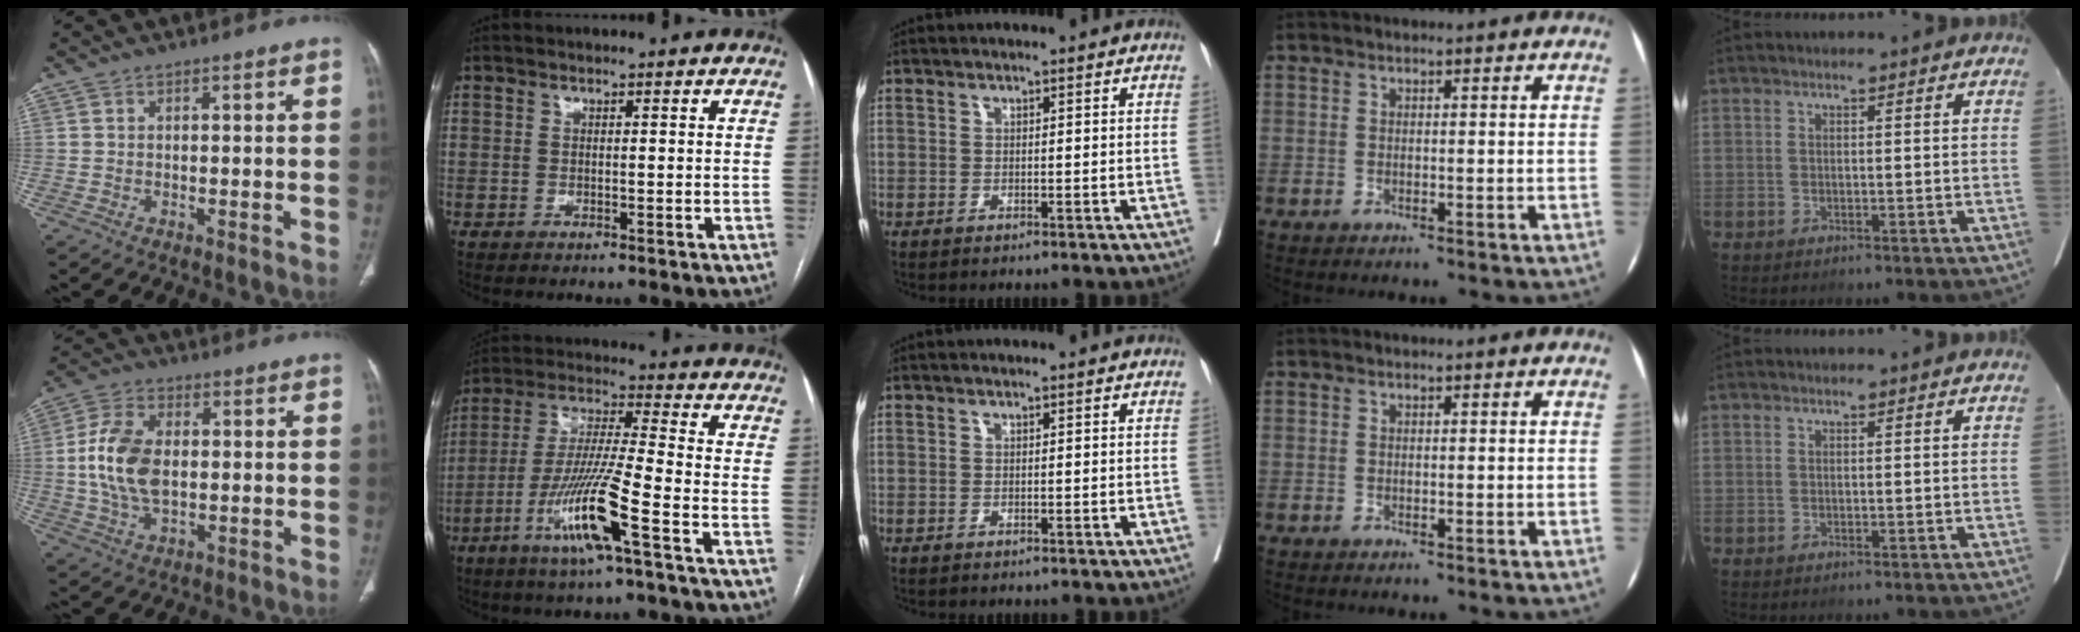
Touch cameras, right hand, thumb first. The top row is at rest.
{"thumb": {"total": 11.7, "force": [0.1, 7.0, 9.3], "torque": [-0.186, 0.010, 0.002]}, "index": {"total": 13.4, "force": [-6.2, -0.3, 11.8], "torque": [-0.240, -0.015, -0.120]}}